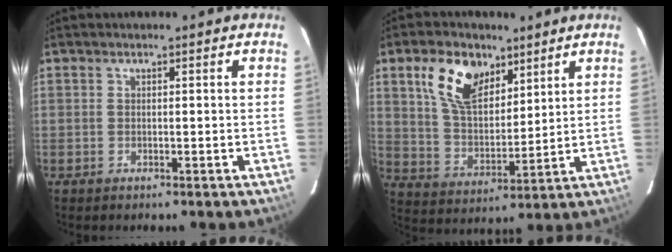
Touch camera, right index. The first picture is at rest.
{"total": 12.7, "force": [7.0, 7.1, 7.9], "torque": [-0.152, 0.019, 0.135]}